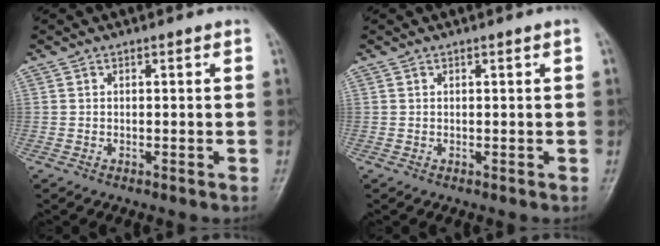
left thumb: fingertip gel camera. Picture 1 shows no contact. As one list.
[{"total": 0.7, "force": [0.4, -0.1, 0.6], "torque": [-0.012, 0.002, 0.007]}]